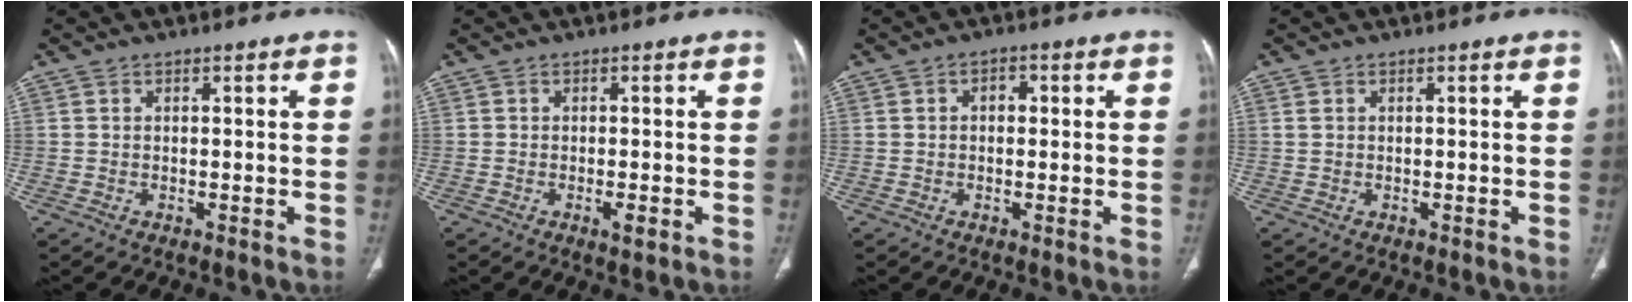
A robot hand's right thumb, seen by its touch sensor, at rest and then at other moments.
{"total": 1.8, "force": [-0.7, 0.5, 1.6], "torque": [-0.026, -0.003, -0.012]}
{"total": 2.1, "force": [0.3, 1.4, 1.5], "torque": [-0.016, 0.009, 0.003]}
{"total": 0.7, "force": [0.4, 0.5, 0.4], "torque": [-0.011, 0.008, 0.010]}